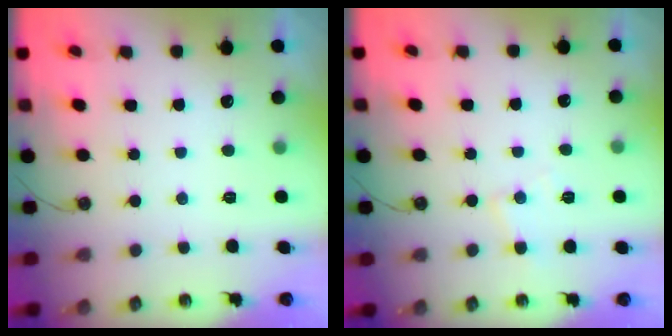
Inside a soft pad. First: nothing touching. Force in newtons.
{"total": 5.9, "press": 5.9, "slide": 0.3}